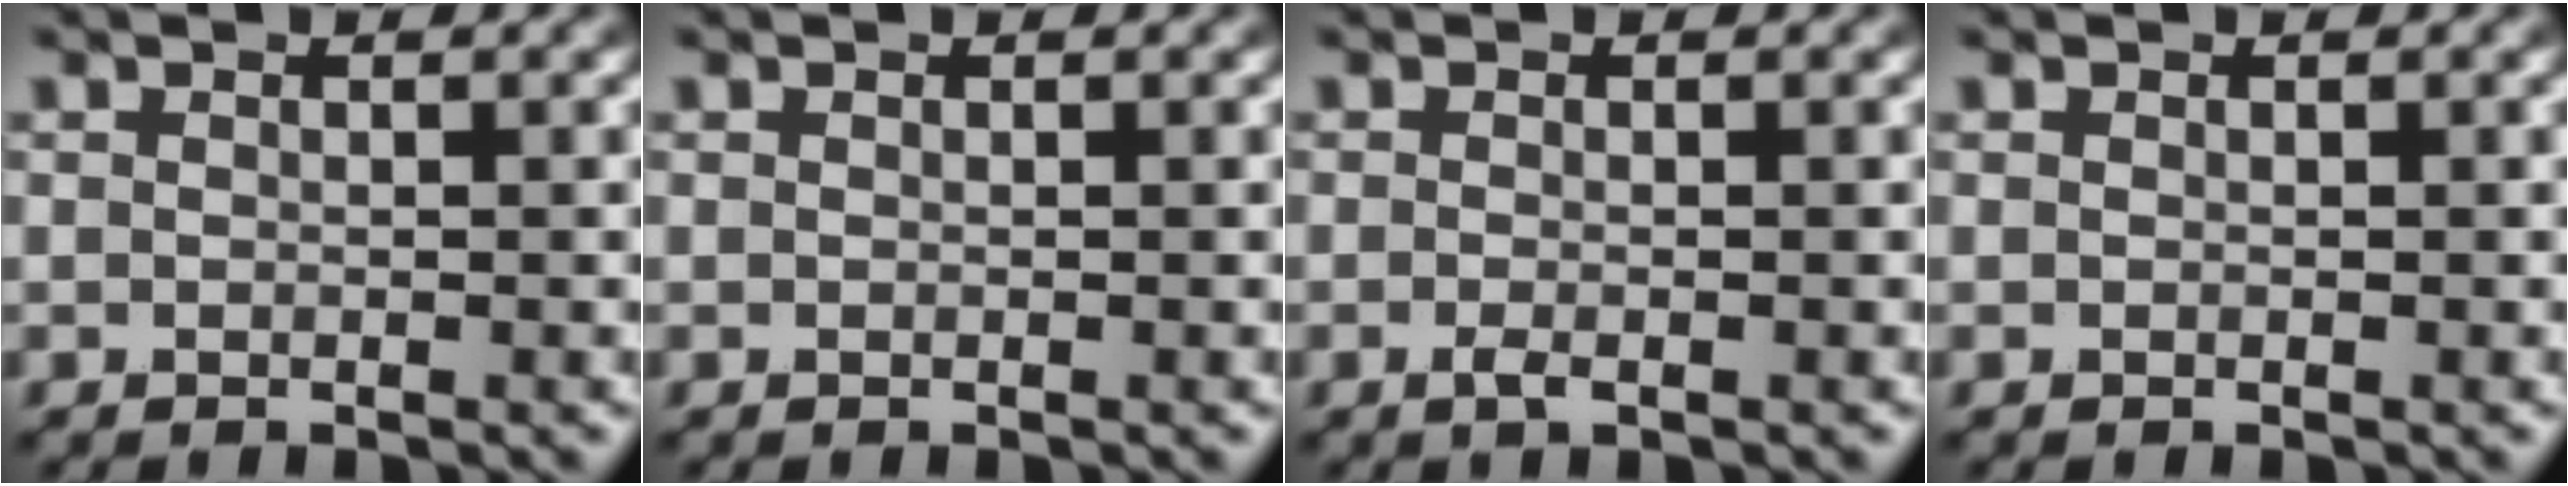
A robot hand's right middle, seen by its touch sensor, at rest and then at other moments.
{"total": 0.0}
{"total": 0.9, "force": [-0.4, 0.3, 0.8], "torque": [-0.016, -0.004, -0.009]}
{"total": 0.0}